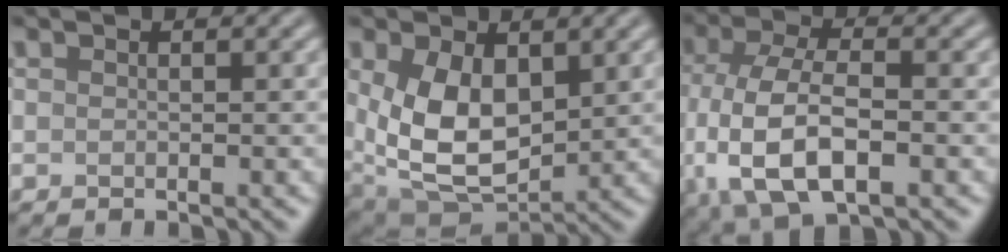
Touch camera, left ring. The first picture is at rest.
{"total": 8.7, "force": [1.3, 5.3, 6.8], "torque": [-0.143, -0.013, 0.028]}
{"total": 9.5, "force": [-2.2, 4.6, 8.0], "torque": [-0.169, -0.008, -0.046]}